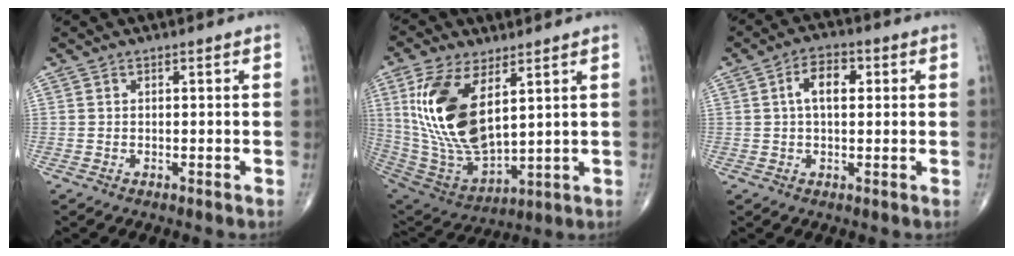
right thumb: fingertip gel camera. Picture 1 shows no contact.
{"total": 19.5, "force": [6.1, 9.4, 16.0], "torque": [-0.313, -0.029, 0.132]}
{"total": 6.3, "force": [1.3, 3.5, 5.1], "torque": [-0.084, 0.014, 0.017]}